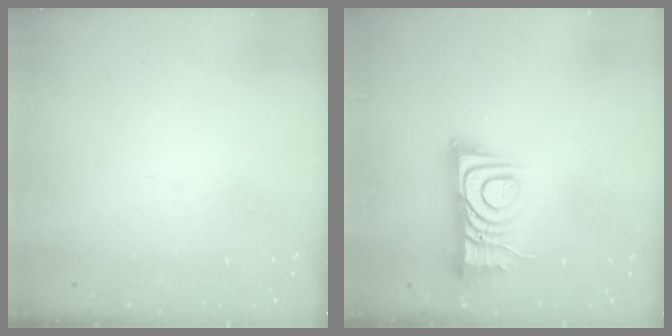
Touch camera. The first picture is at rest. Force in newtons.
{"total": 10.4, "press": 10.4, "slide": 1.0}